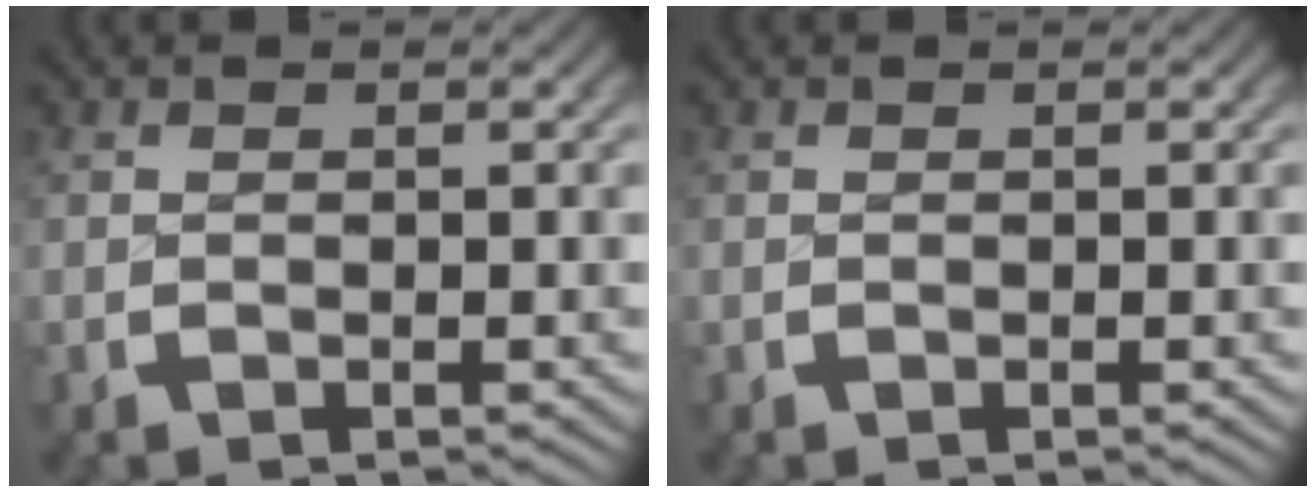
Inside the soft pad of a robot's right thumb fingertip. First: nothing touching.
{"total": 0.0}